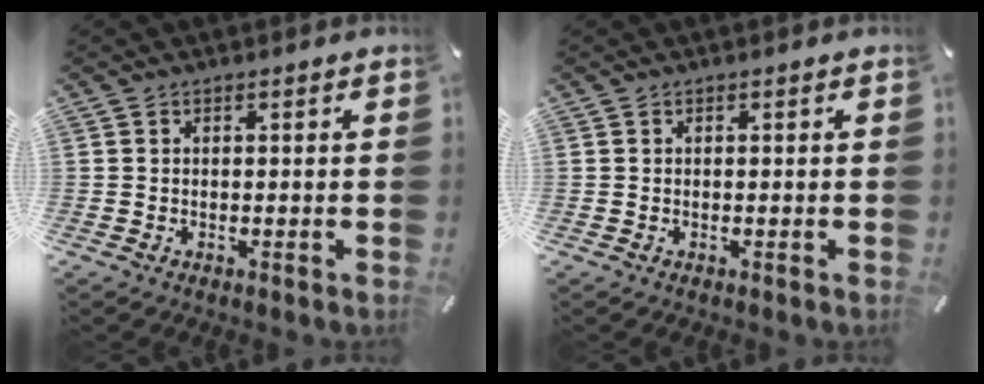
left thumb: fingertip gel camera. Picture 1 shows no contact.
{"total": 0.0}